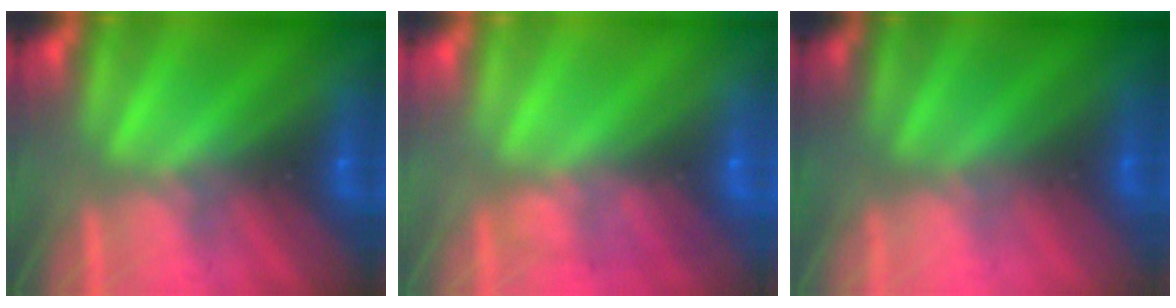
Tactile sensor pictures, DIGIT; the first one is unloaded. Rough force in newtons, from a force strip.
{"total": 2.0}
{"total": 2.4}